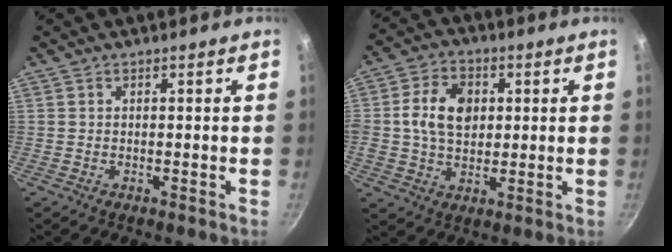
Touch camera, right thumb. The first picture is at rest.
{"total": 10.4, "force": [1.5, 7.6, 6.9], "torque": [-0.106, 0.008, 0.017]}